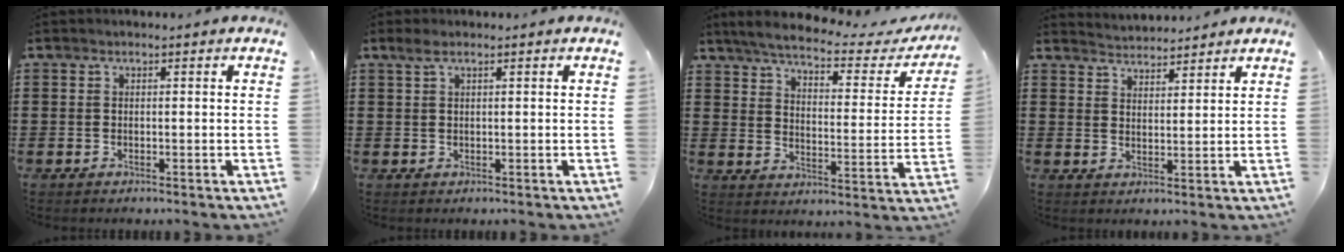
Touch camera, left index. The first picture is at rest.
{"total": 1.4, "force": [0.6, 0.2, 1.3], "torque": [-0.025, 0.002, 0.011]}
{"total": 4.6, "force": [4.1, 0.3, 2.1], "torque": [-0.064, -0.025, 0.062]}
{"total": 3.3, "force": [3.2, 0.1, -0.3], "torque": [-0.004, -0.011, 0.060]}